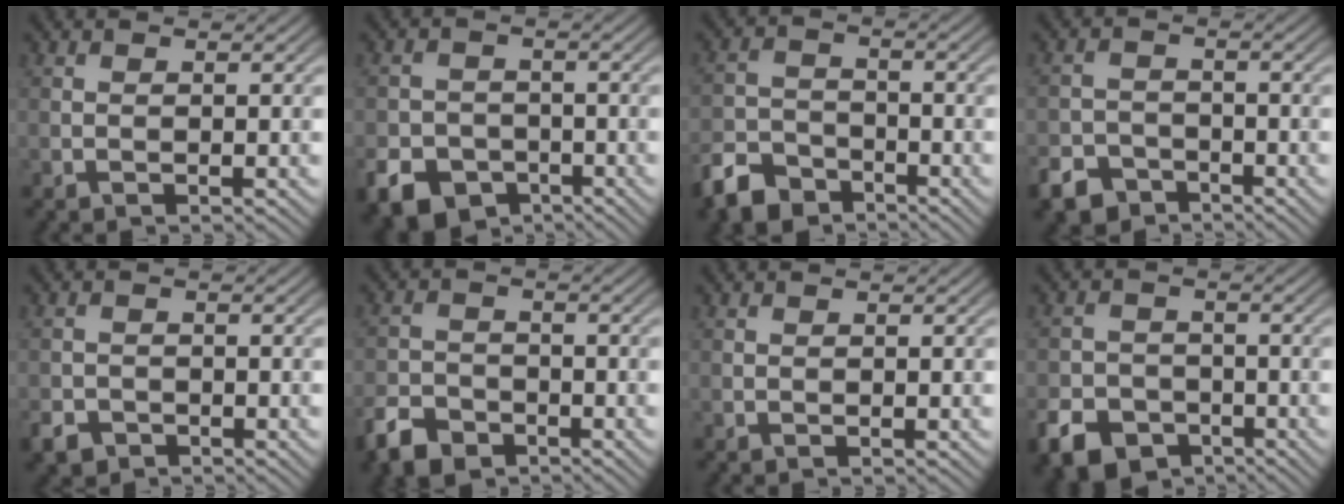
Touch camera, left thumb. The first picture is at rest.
{"total": 7.8, "force": [-4.5, 5.7, 2.8], "torque": [-0.060, -0.017, -0.087]}
{"total": 6.3, "force": [-4.7, 3.4, 2.4], "torque": [-0.055, -0.005, -0.103]}
{"total": 4.8, "force": [-3.6, 2.8, 1.4], "torque": [-0.030, -0.004, -0.071]}
{"total": 2.5, "force": [-1.8, 1.6, 0.8], "torque": [-0.016, -0.005, -0.041]}
{"total": 5.1, "force": [-3.6, 2.9, 2.1], "torque": [-0.049, -0.004, -0.077]}
{"total": 0.0}
{"total": 6.6, "force": [-4.0, 4.5, 2.7], "torque": [-0.060, -0.010, -0.081]}